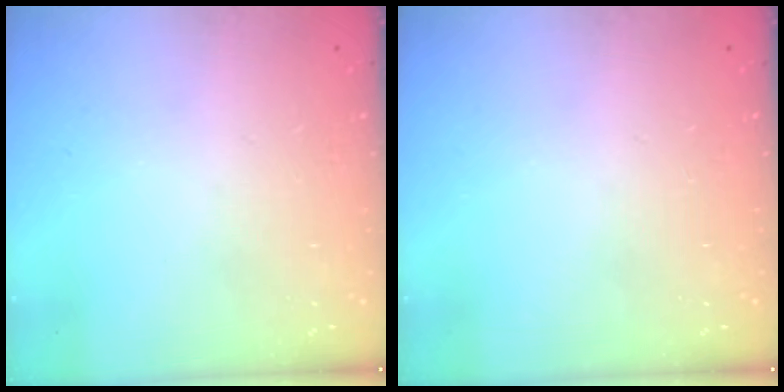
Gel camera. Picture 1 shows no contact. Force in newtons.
{"total": 0.0}